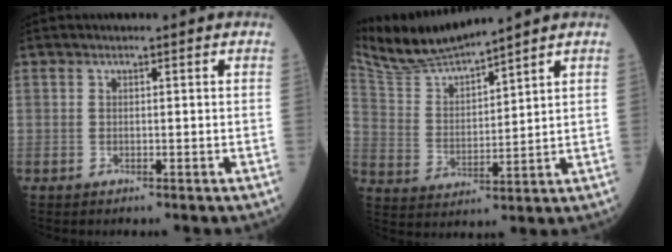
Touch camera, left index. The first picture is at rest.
{"total": 8.8, "force": [8.5, -0.5, 2.3], "torque": [-0.068, 0.002, 0.181]}